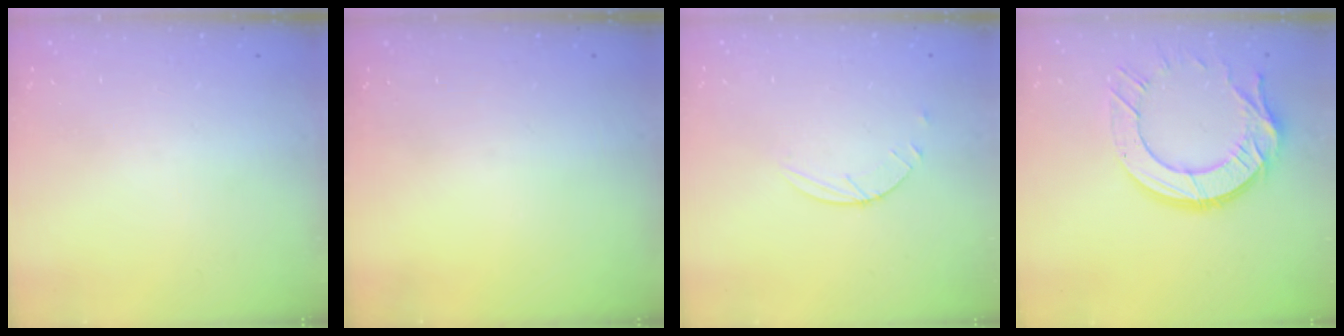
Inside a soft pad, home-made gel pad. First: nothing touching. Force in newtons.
{"total": 0.0}
{"total": 2.5, "press": 2.4, "slide": 0.3}
{"total": 14.7, "press": 14.6, "slide": 1.2}